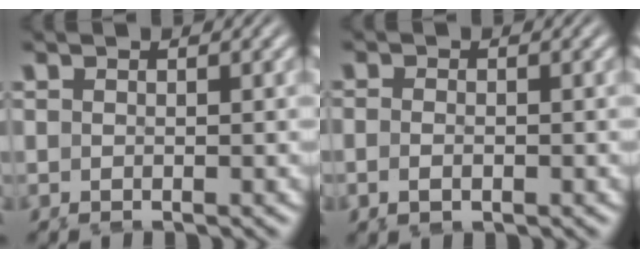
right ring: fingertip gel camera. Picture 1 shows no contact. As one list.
[{"total": 1.8, "force": [-0.9, 1.2, 1.0], "torque": [-0.030, -0.008, -0.017]}]